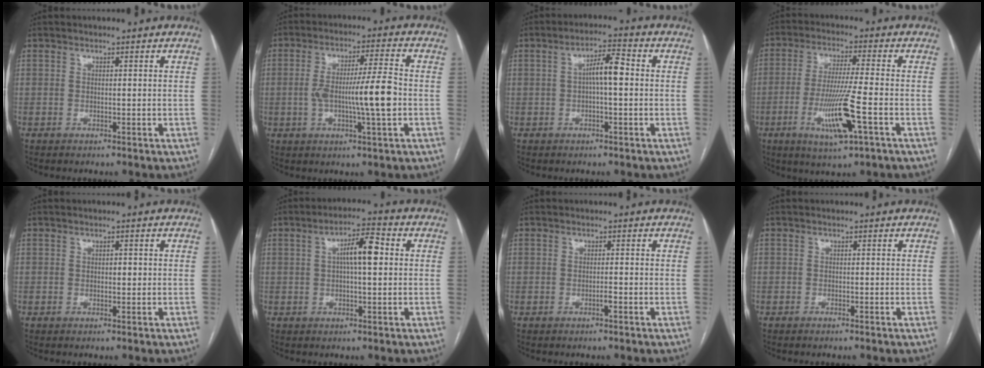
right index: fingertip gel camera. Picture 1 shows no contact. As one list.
[{"total": 9.9, "force": [-1.4, 0.3, 9.8], "torque": [-0.172, 0.005, -0.026]}, {"total": 5.1, "force": [0.1, 1.0, 5.0], "torque": [-0.085, 0.017, 0.000]}, {"total": 10.7, "force": [-3.7, 0.0, 10.0], "torque": [-0.196, -0.017, -0.067]}, {"total": 1.0, "force": [0.0, 0.5, 0.8], "torque": [-0.010, 0.002, 0.001]}, {"total": 6.4, "force": [1.0, 1.3, 6.2], "torque": [-0.107, 0.019, 0.014]}, {"total": 0.9, "force": [-0.5, 0.0, 0.7], "torque": [-0.016, 0.001, -0.007]}, {"total": 0.5, "force": [-0.5, 0.1, 0.2], "torque": [-0.009, -0.001, -0.008]}]